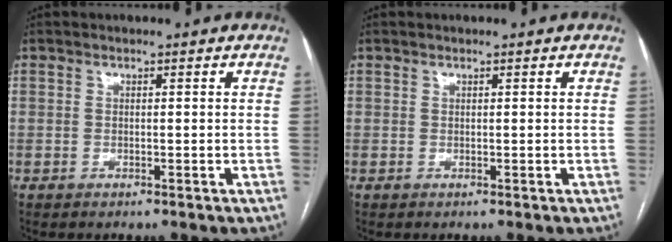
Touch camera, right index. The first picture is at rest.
{"total": 0.0}